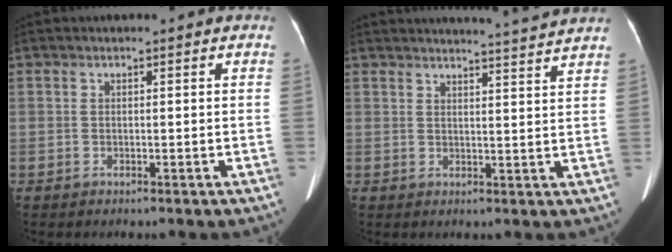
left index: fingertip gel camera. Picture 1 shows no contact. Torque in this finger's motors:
{"motor_torque": [0.80, -1.34, 0.01, 0.01]}